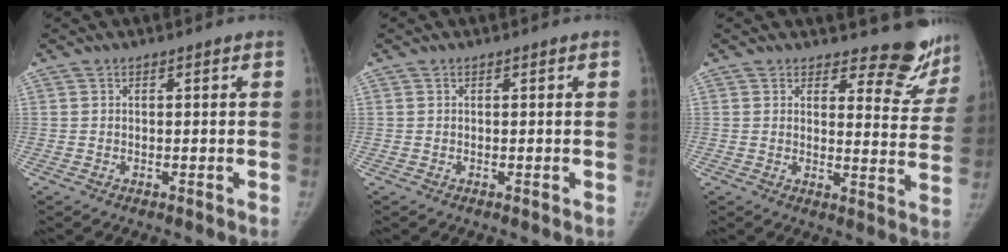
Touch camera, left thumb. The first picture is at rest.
{"total": 0.0}
{"total": 9.8, "force": [9.1, 3.3, 1.6], "torque": [0.025, -0.092, 0.090]}